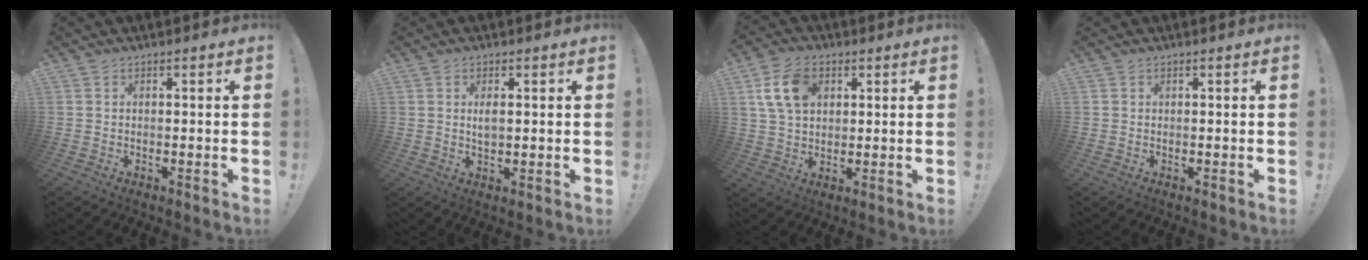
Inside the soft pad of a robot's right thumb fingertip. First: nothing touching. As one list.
[{"total": 2.7, "force": [0.6, 1.3, 2.2], "torque": [-0.031, -0.003, 0.007]}, {"total": 11.3, "force": [3.9, 7.7, 7.3], "torque": [-0.132, 0.007, 0.079]}, {"total": 0.0}]